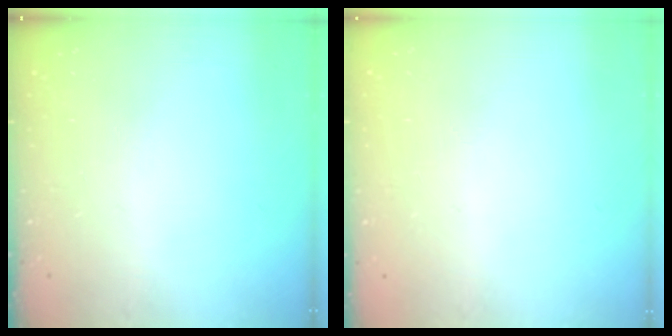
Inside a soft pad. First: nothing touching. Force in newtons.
{"total": 0.0}